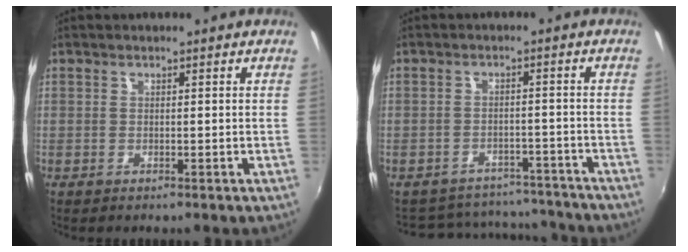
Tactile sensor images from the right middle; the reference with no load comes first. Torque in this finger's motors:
{"motor_torque": [-0.14, -0.24, -0.49, -0.20]}